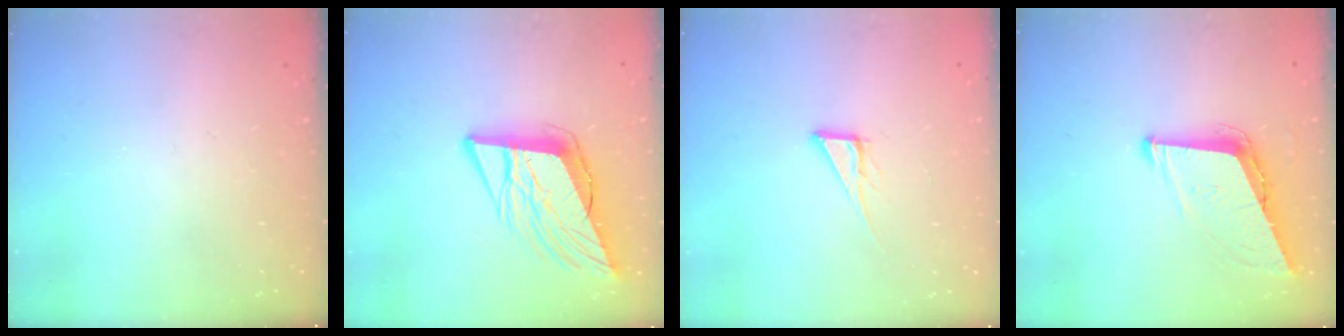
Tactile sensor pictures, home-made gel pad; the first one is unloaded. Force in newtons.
{"total": 13.0, "press": 12.4, "slide": 4.0}
{"total": 6.1, "press": 6.1, "slide": 0.4}
{"total": 9.0, "press": 8.6, "slide": 2.6}